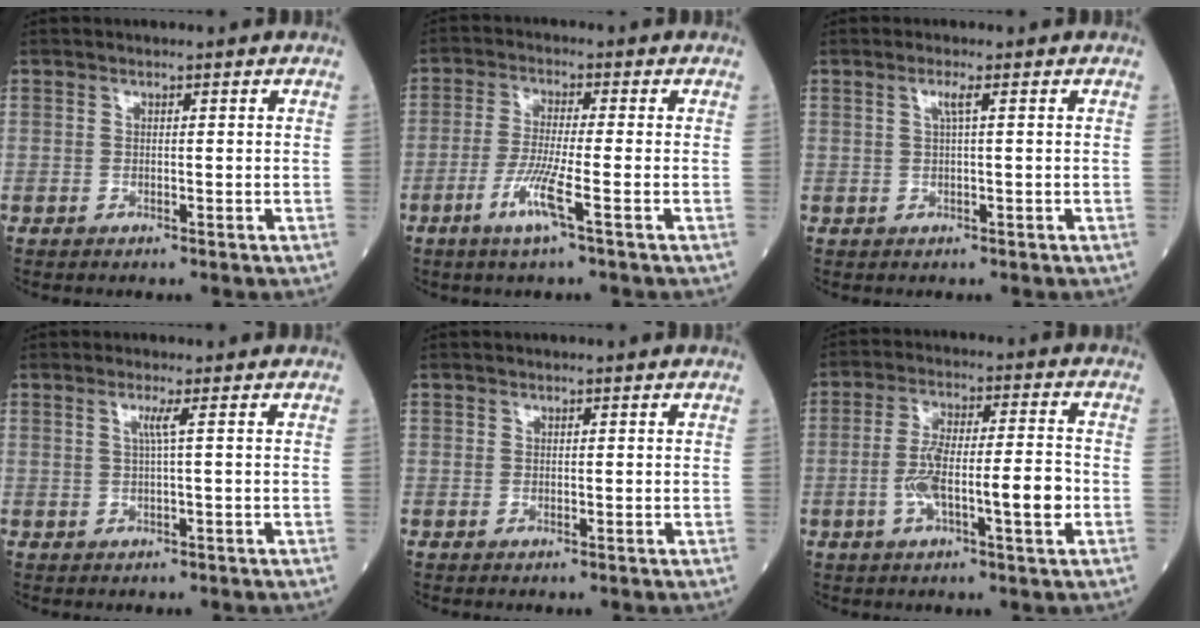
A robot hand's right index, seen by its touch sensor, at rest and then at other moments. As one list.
[{"total": 6.2, "force": [-2.8, -0.5, 5.6], "torque": [-0.115, -0.015, -0.058]}, {"total": 1.5, "force": [0.5, -0.3, 1.4], "torque": [-0.030, 0.001, 0.008]}, {"total": 1.6, "force": [0.4, -0.6, 1.5], "torque": [-0.032, 0.000, 0.007]}, {"total": 0.0}, {"total": 10.3, "force": [-2.5, 1.6, 9.8], "torque": [-0.177, 0.015, -0.044]}]